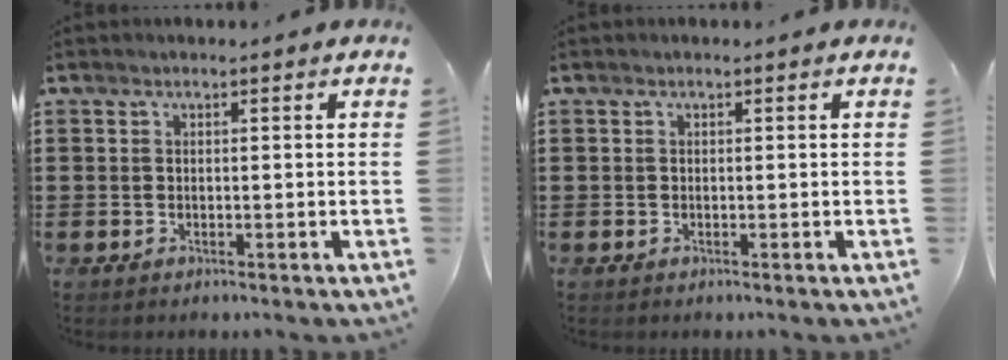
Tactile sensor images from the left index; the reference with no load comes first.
{"total": 0.0}